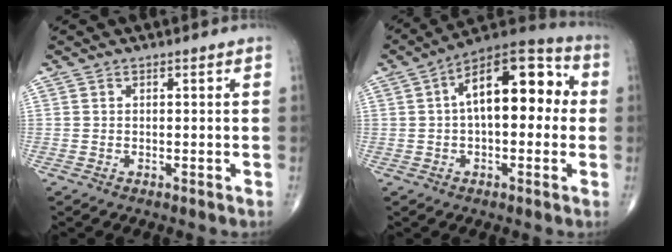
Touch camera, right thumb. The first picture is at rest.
{"total": 16.8, "force": [2.3, 8.2, 14.5], "torque": [-0.196, 0.044, 0.024]}